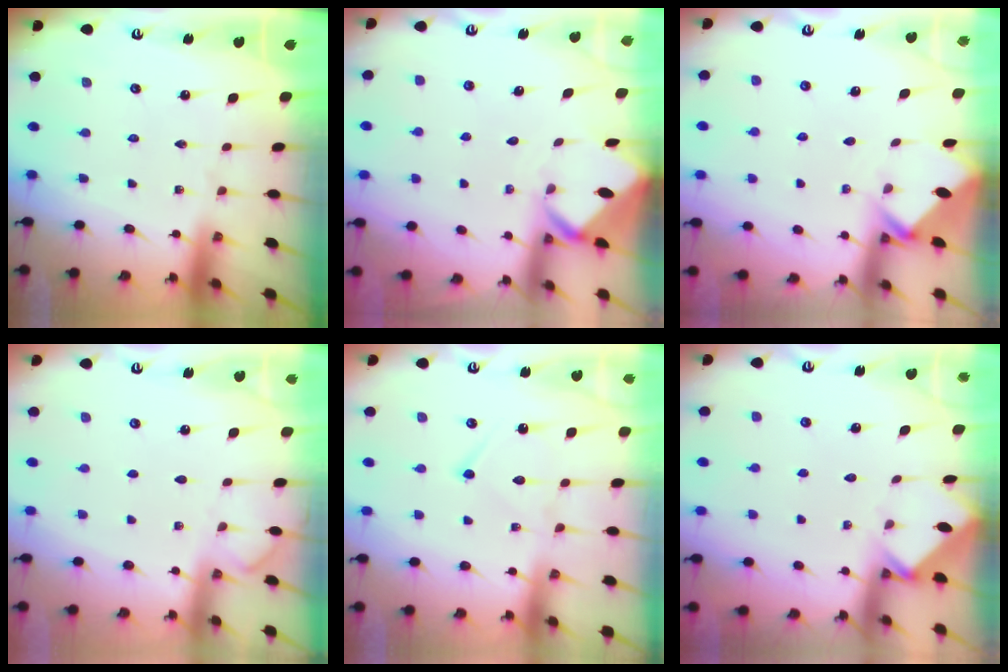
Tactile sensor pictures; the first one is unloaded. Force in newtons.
{"total": 3.4, "press": 3.4, "slide": 0.1}
{"total": 2.9, "press": 2.9, "slide": 0.2}
{"total": 2.4, "press": 2.4, "slide": 0.4}
{"total": 9.7, "press": 9.6, "slide": 0.8}
{"total": 3.5, "press": 3.5, "slide": 0.5}